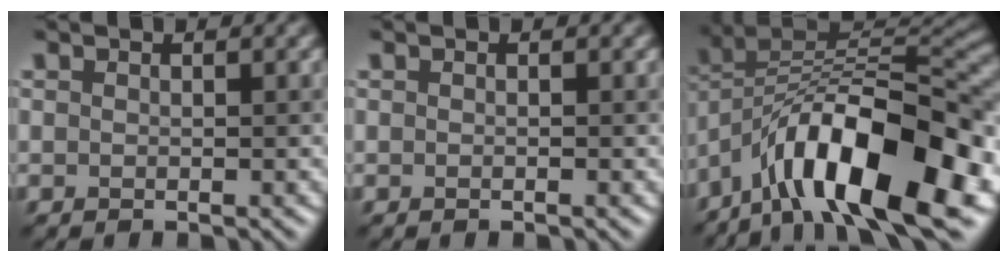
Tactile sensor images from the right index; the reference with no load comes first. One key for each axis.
{"total": 0.0}
{"total": 15.4, "fx": -7.1, "fy": 6.5, "fz": 12.1, "tx": -0.184, "ty": 0.033, "tz": -0.132}